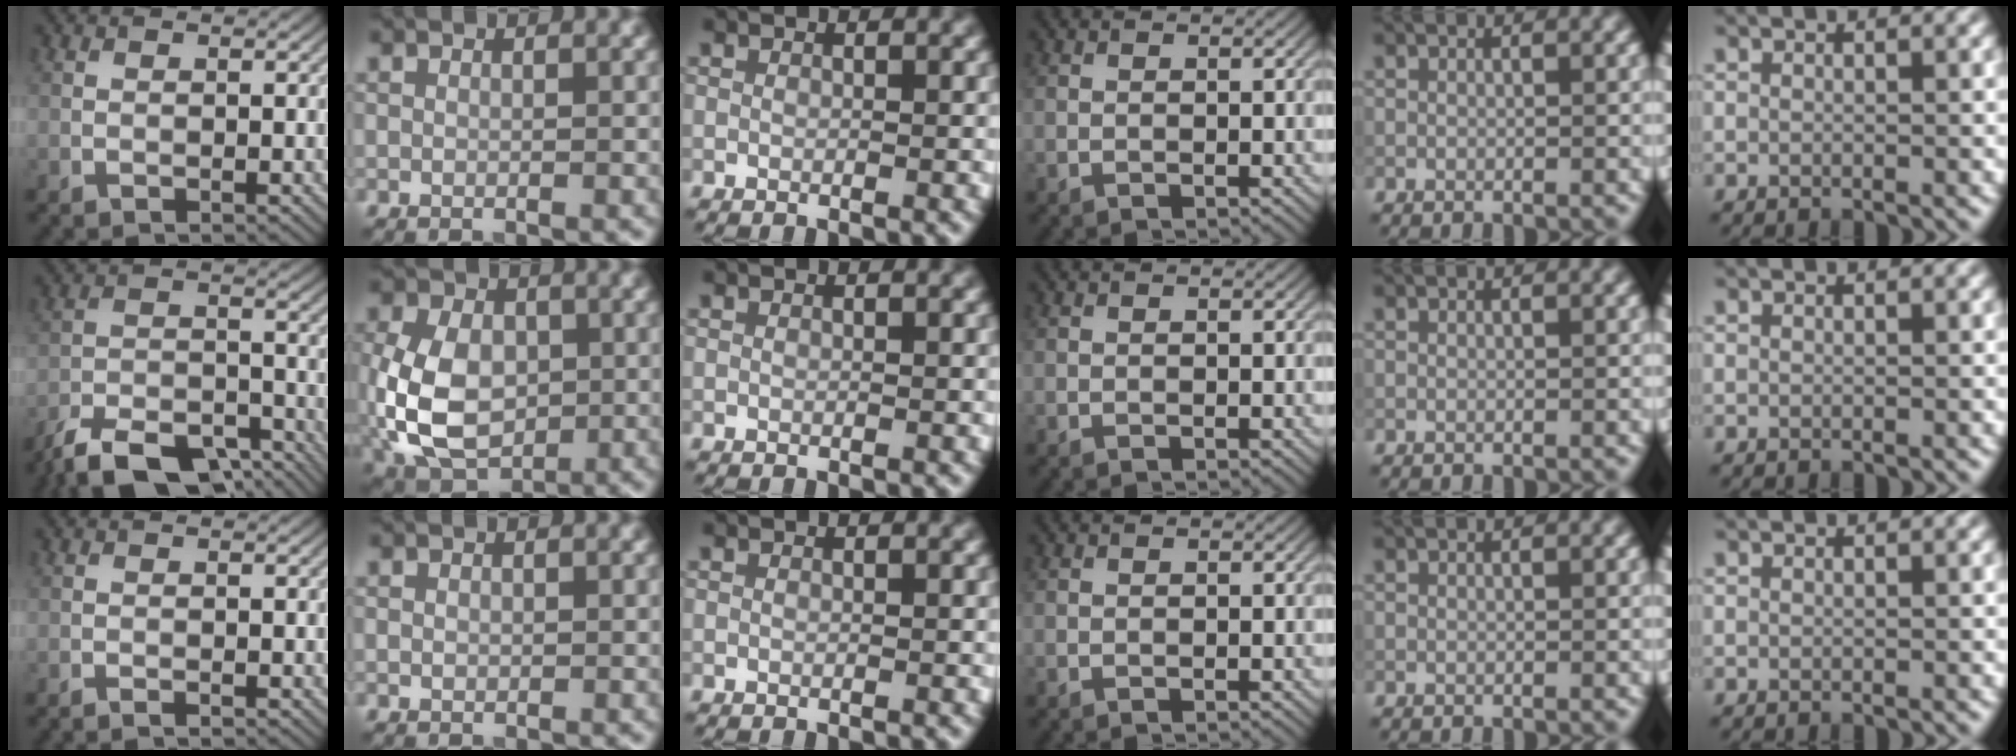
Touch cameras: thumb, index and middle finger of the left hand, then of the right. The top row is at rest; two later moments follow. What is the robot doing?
{"motion": "lift_and_place", "object": "coin"}